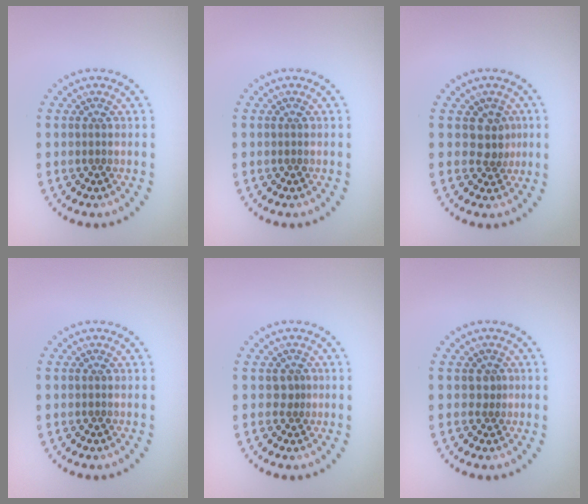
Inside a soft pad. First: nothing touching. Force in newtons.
{"total": 0.0}
{"total": 2.2, "press": 1.7, "slide": 1.4}
{"total": 0.0}
{"total": 0.8, "press": 0.5, "slide": 0.7}
{"total": 0.8, "press": 0.4, "slide": 0.7}